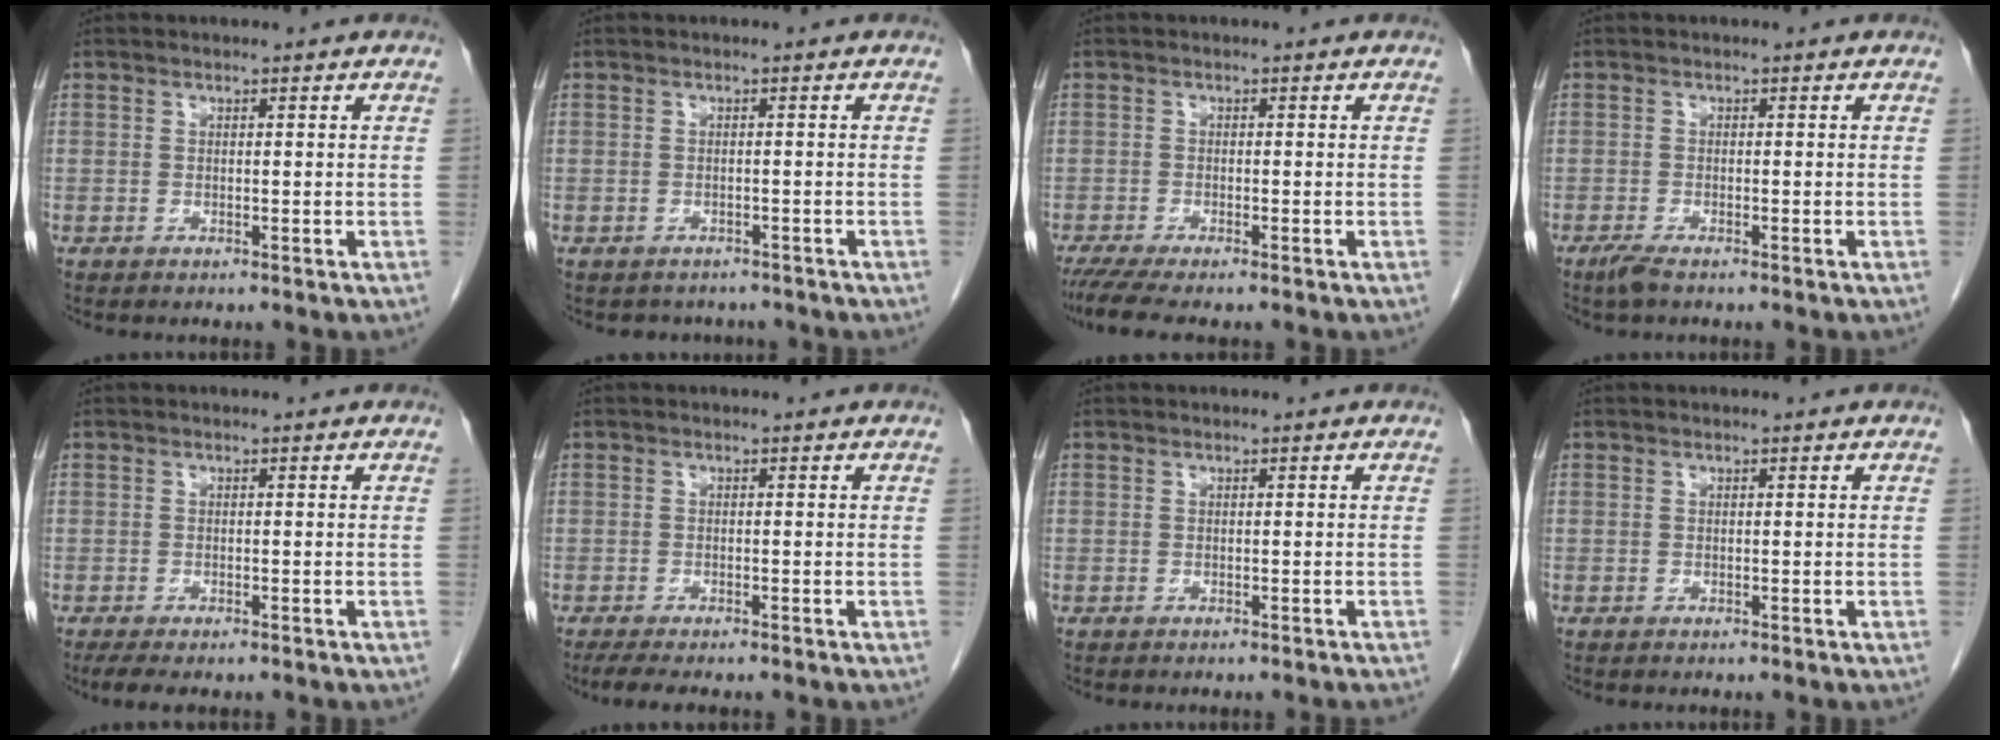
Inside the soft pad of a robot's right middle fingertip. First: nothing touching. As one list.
[{"total": 4.7, "force": [-4.2, 2.0, 0.7], "torque": [-0.012, 0.005, -0.047]}, {"total": 5.4, "force": [-4.4, 0.1, 3.1], "torque": [-0.047, -0.013, -0.075]}, {"total": 2.0, "force": [-1.5, 0.3, 1.3], "torque": [-0.035, -0.006, -0.029]}, {"total": 5.3, "force": [-4.2, 1.4, 3.0], "torque": [-0.042, -0.013, -0.060]}, {"total": 5.7, "force": [-4.7, 0.9, 3.1], "torque": [-0.042, -0.012, -0.069]}, {"total": 3.2, "force": [-2.9, -0.3, 1.2], "torque": [-0.014, -0.006, -0.033]}, {"total": 0.9, "force": [-0.8, -0.1, 0.5], "torque": [-0.003, 0.003, -0.006]}]